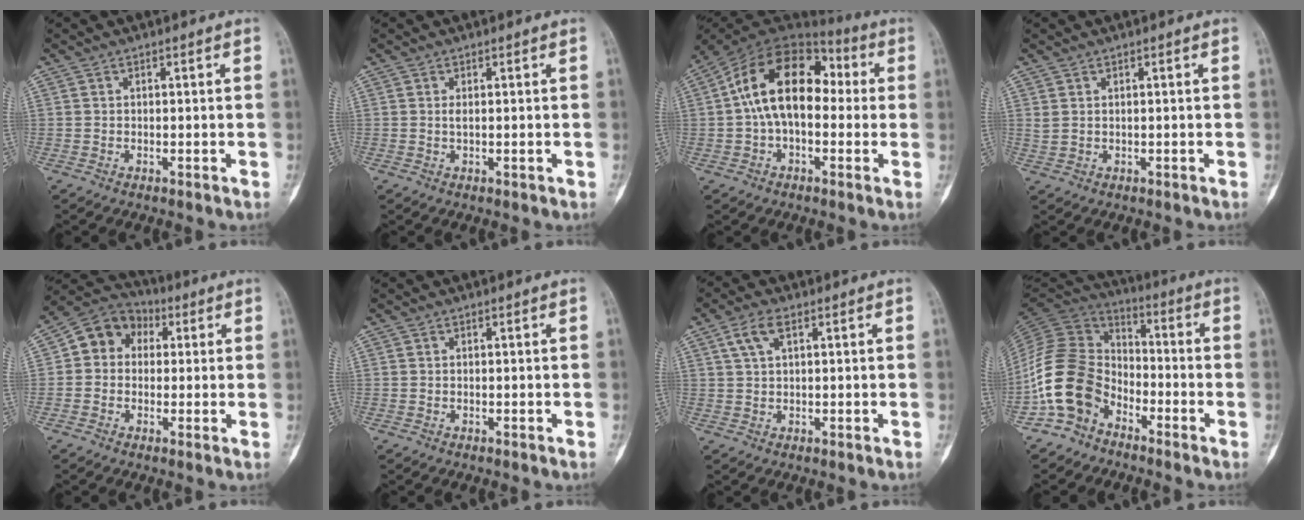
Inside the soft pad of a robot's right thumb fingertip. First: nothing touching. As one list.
[{"total": 1.2, "force": [0.0, 0.3, 1.1], "torque": [-0.020, -0.002, 0.003]}, {"total": 16.8, "force": [1.0, 10.3, 13.2], "torque": [-0.199, 0.049, 0.001]}, {"total": 1.3, "force": [0.3, 0.8, 0.9], "torque": [-0.024, 0.004, 0.014]}, {"total": 9.3, "force": [1.4, 7.9, 4.6], "torque": [-0.043, 0.022, 0.006]}, {"total": 0.0}, {"total": 4.3, "force": [1.8, 2.1, 3.3], "torque": [-0.067, 0.010, 0.038]}, {"total": 14.3, "force": [-7.4, 10.1, 7.0], "torque": [-0.127, 0.069, -0.158]}]